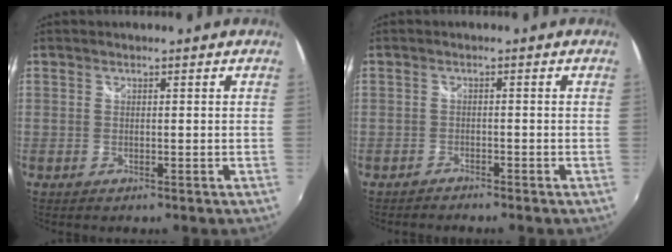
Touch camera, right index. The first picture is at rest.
{"total": 1.7, "force": [-1.7, 0.3, 0.2], "torque": [-0.013, -0.004, -0.033]}